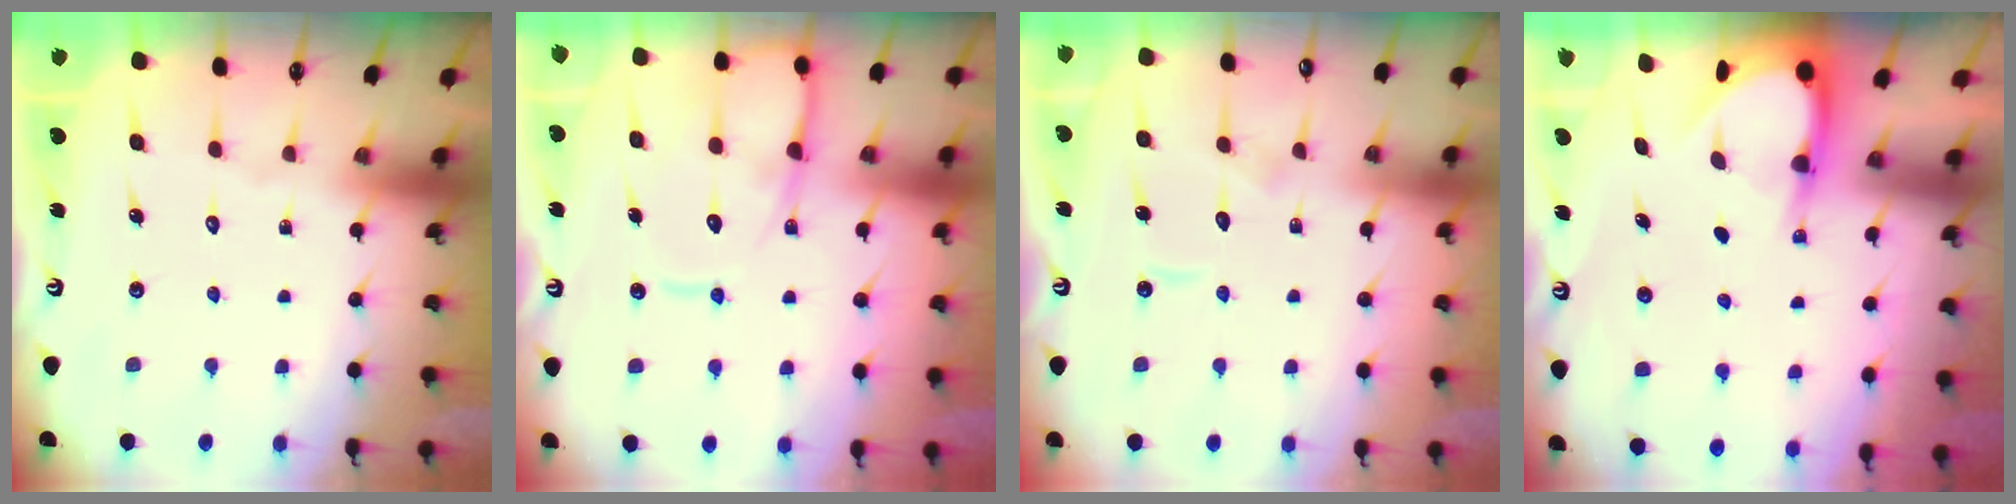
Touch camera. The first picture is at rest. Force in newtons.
{"total": 11.9, "press": 11.8, "slide": 1.3}
{"total": 5.2, "press": 5.2, "slide": 0.5}
{"total": 4.6, "press": 4.5, "slide": 0.4}